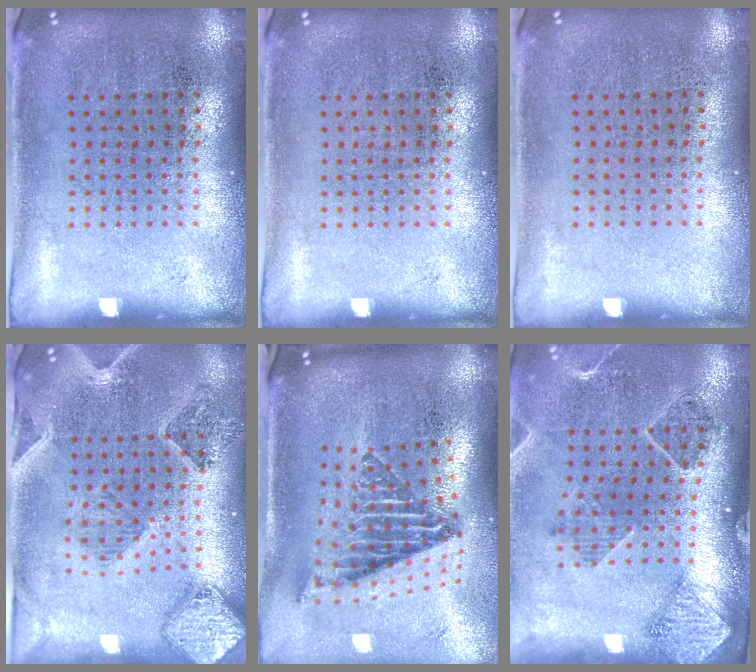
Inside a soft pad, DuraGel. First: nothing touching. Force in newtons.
{"total": 0.0}
{"total": 0.0}
{"total": 1.6, "press": 1.6, "slide": 0.4}
{"total": 2.6, "press": 1.6, "slide": 2.0}
{"total": 1.6, "press": 1.6, "slide": 0.0}